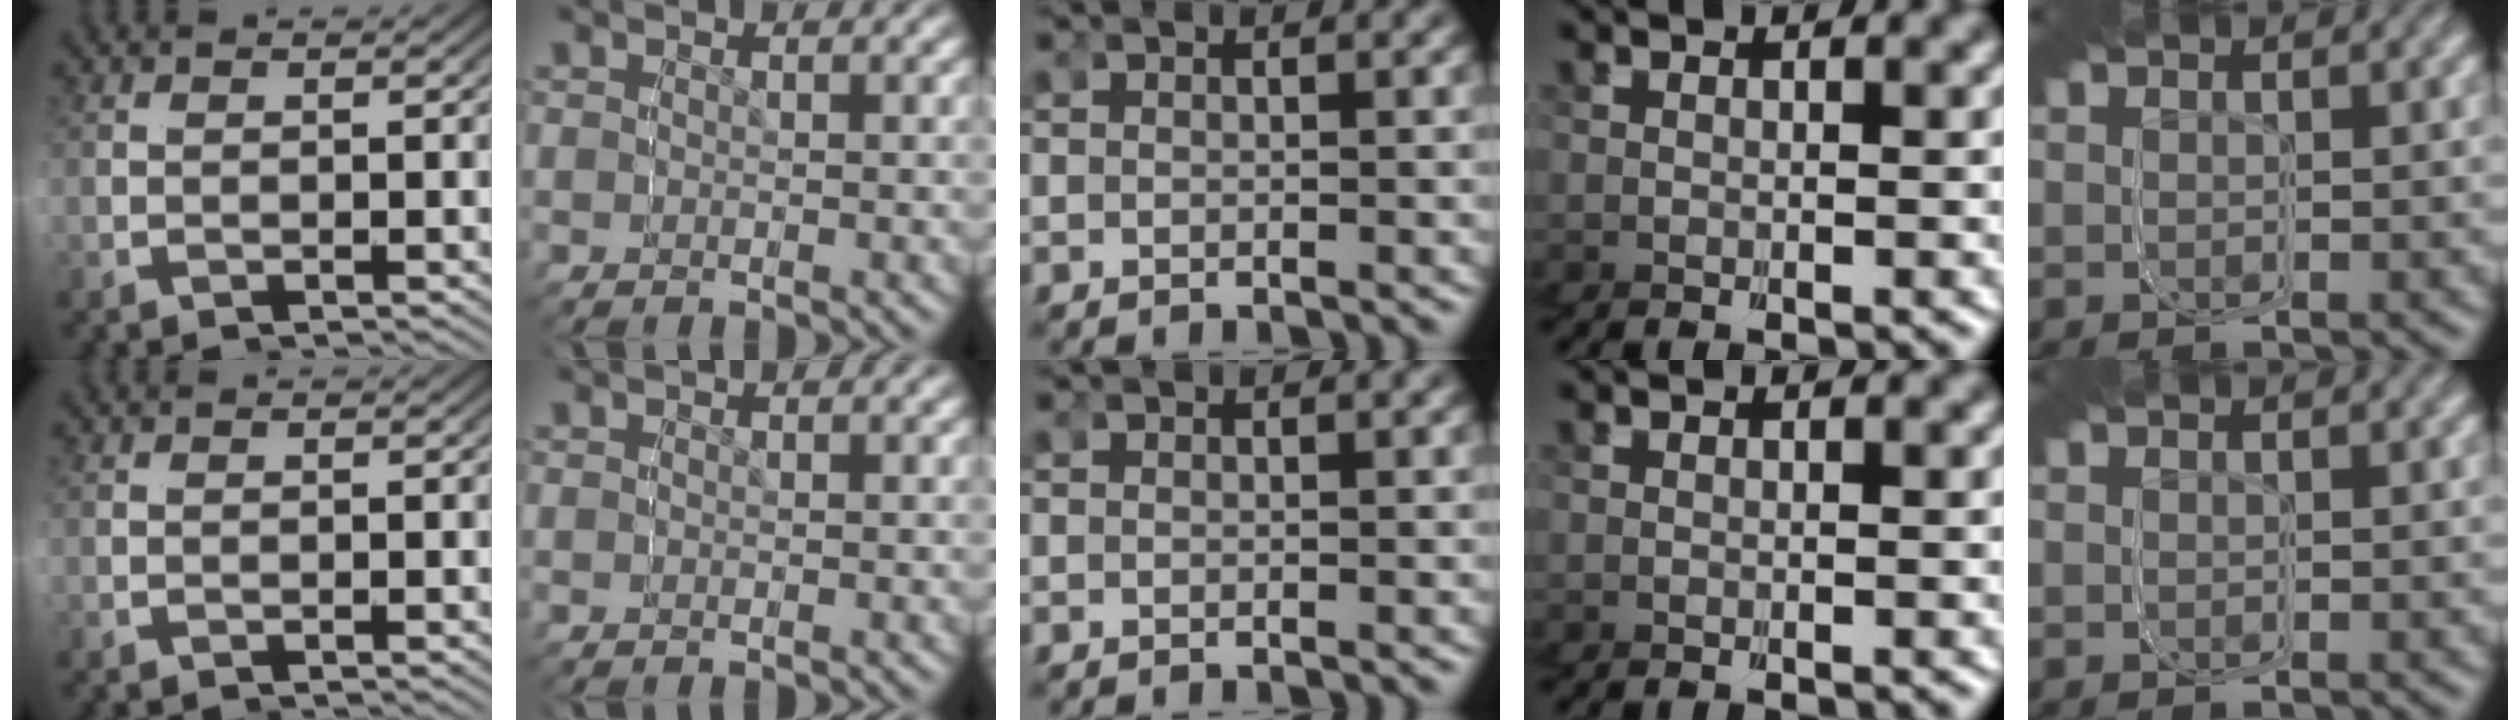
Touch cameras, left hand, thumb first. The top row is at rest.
{}